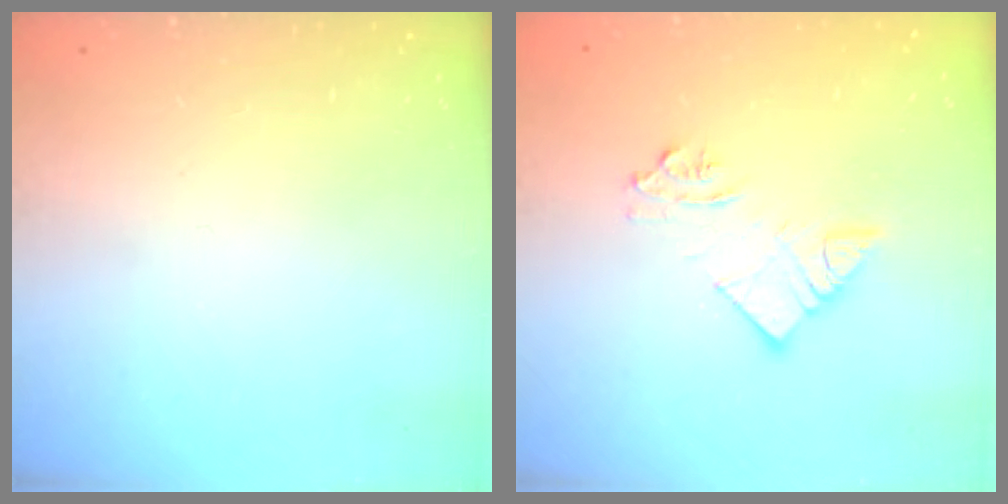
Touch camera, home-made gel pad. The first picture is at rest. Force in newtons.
{"total": 6.1, "press": 6.1, "slide": 0.4}